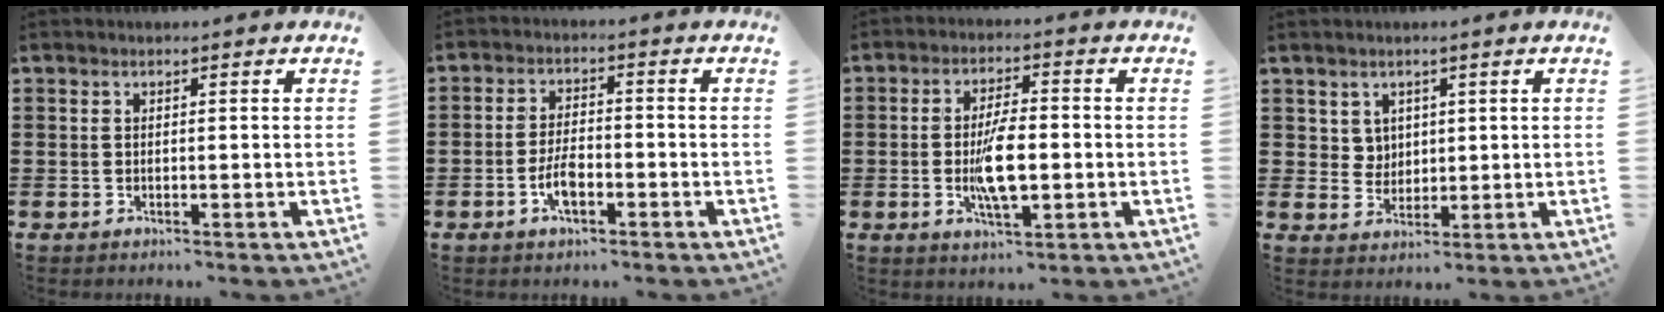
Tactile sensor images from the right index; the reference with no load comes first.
{"total": 4.5, "force": [-1.8, 2.0, 3.7], "torque": [-0.083, 0.000, -0.037]}
{"total": 7.7, "force": [-0.9, 2.8, 7.1], "torque": [-0.152, -0.004, -0.023]}
{"total": 3.1, "force": [1.7, 2.6, 0.6], "torque": [-0.024, 0.009, 0.032]}